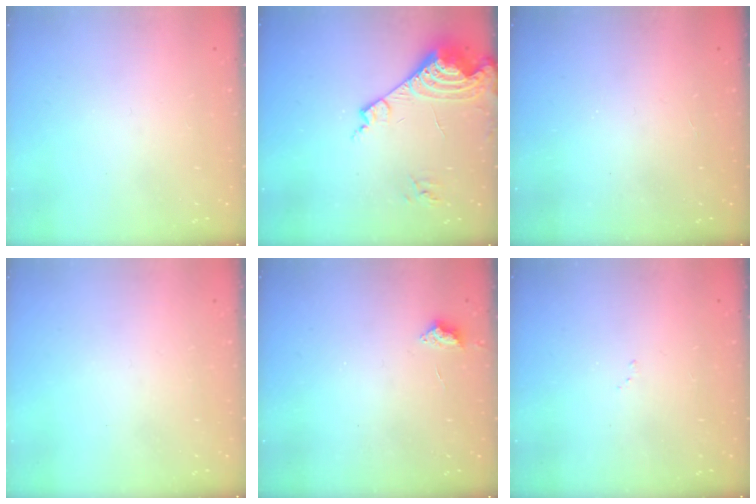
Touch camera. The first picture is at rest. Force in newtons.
{"total": 14.7, "press": 14.7, "slide": 1.4}
{"total": 2.1, "press": 2.1, "slide": 0.4}
{"total": 0.0}
{"total": 2.7, "press": 2.6, "slide": 0.5}
{"total": 5.3, "press": 5.3, "slide": 0.7}